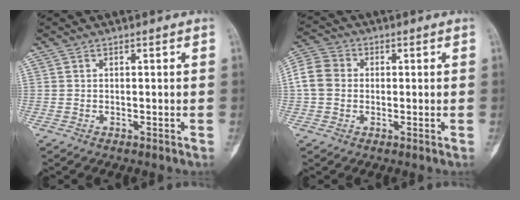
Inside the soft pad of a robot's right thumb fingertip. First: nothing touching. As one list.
[{"total": 8.0, "force": [0.4, 6.9, 4.1], "torque": [-0.083, 0.021, 0.000]}]